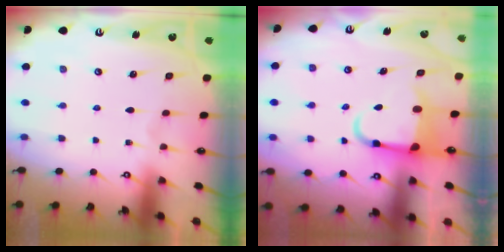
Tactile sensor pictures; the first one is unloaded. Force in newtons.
{"total": 5.9, "press": 5.7, "slide": 1.4}